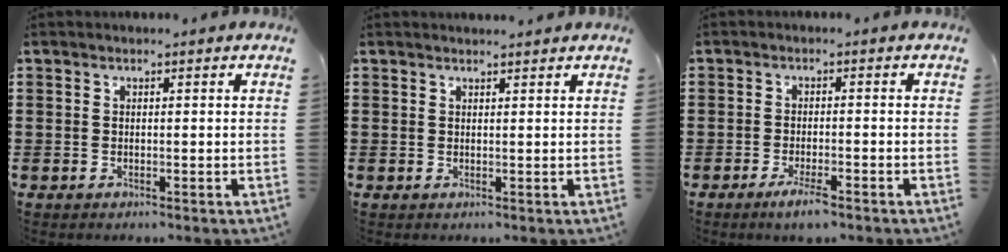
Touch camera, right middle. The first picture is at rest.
{"total": 0.9, "force": [0.9, -0.1, 0.1], "torque": [0.005, -0.005, 0.015]}
{"total": 3.3, "force": [-2.1, 0.5, 2.5], "torque": [-0.044, -0.003, -0.037]}